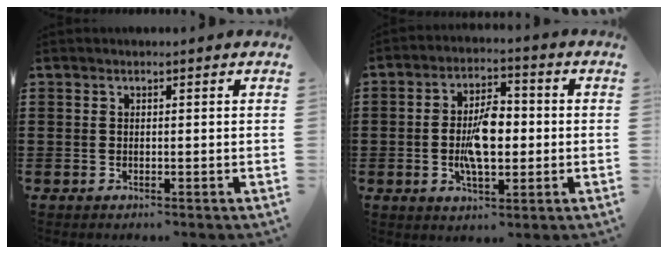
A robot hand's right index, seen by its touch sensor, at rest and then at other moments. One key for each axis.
{"total": 7.8, "fx": -0.8, "fy": 3.7, "fz": 6.8, "tx": -0.134, "ty": 0.000, "tz": -0.022}